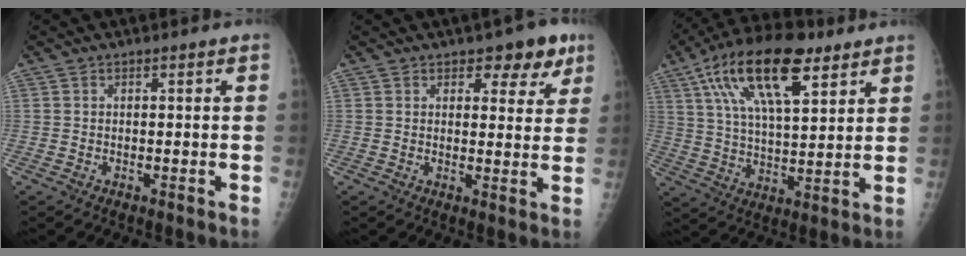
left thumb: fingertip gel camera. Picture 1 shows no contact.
{"total": 6.7, "force": [4.1, 3.6, 3.7], "torque": [-0.008, -0.017, 0.050]}
{"total": 19.7, "force": [10.0, 8.1, 14.9], "torque": [-0.251, -0.014, 0.174]}